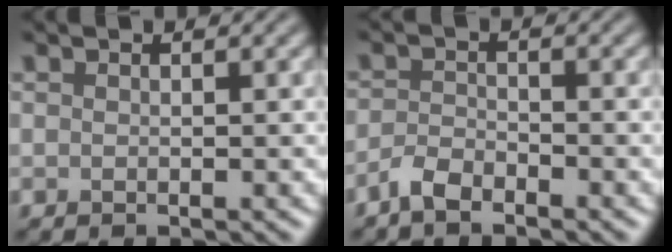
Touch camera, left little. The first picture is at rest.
{"total": 2.2, "force": [-1.8, 0.6, 1.0], "torque": [-0.024, 0.003, -0.042]}